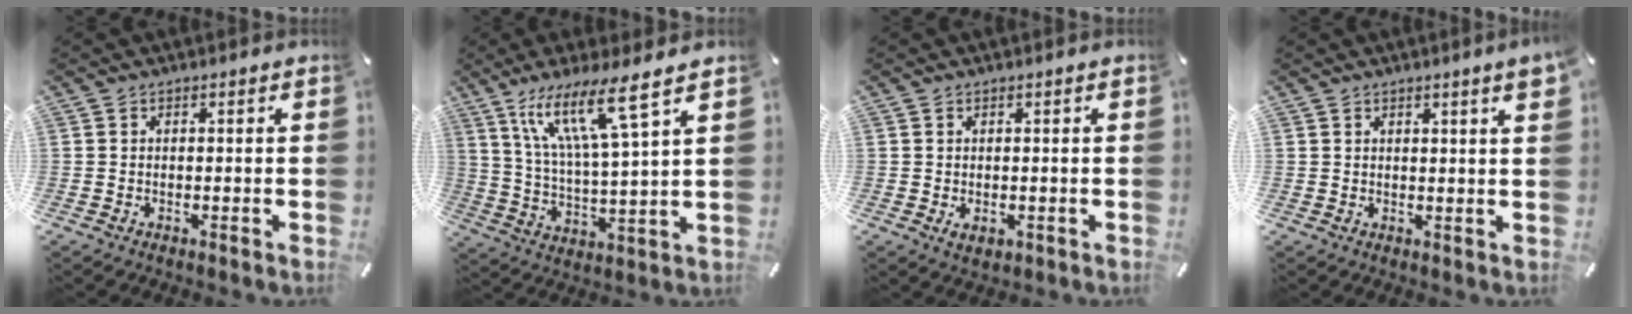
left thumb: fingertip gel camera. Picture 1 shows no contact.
{"total": 15.7, "force": [10.2, 2.3, 11.8], "torque": [-0.241, -0.040, 0.165]}
{"total": 1.4, "force": [-0.1, 1.2, 0.8], "torque": [-0.008, -0.003, -0.003]}
{"total": 2.5, "force": [1.7, 0.3, 1.8], "torque": [-0.029, -0.002, 0.028]}